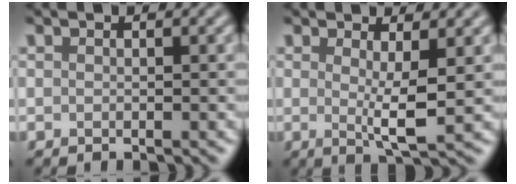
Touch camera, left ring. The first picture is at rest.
{"total": 3.5, "force": [0.6, 0.6, 3.4], "torque": [-0.054, -0.015, 0.012]}